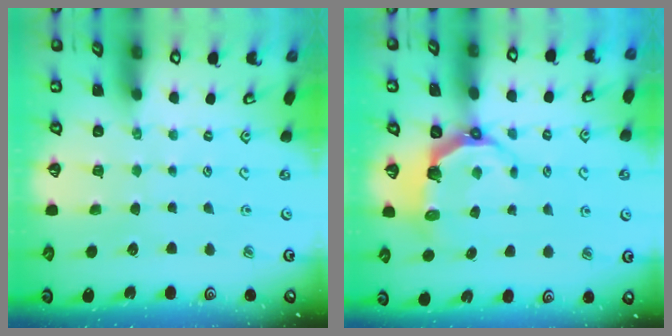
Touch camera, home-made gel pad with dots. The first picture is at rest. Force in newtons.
{"total": 6.3, "press": 4.5, "slide": 4.3}